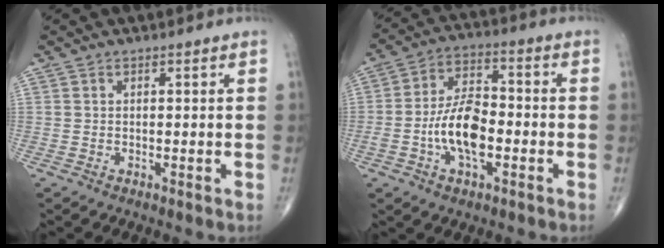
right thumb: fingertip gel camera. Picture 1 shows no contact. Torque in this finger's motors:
{"motor_torque": [0.93, 0.74, 1.40, -0.14, 0.10]}